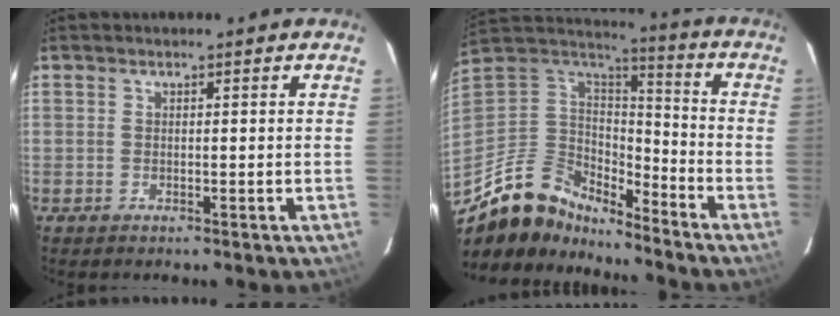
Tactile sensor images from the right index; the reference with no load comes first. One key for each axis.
{"total": 14.9, "fx": -12.3, "fy": 6.9, "fz": 4.8, "tx": -0.124, "ty": 0.017, "tz": -0.231}